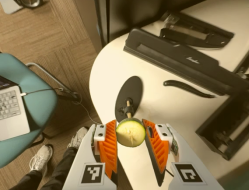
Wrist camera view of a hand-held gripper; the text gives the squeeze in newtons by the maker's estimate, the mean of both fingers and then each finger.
{"total": 9.0, "left": 9.1, "right": 8.9}